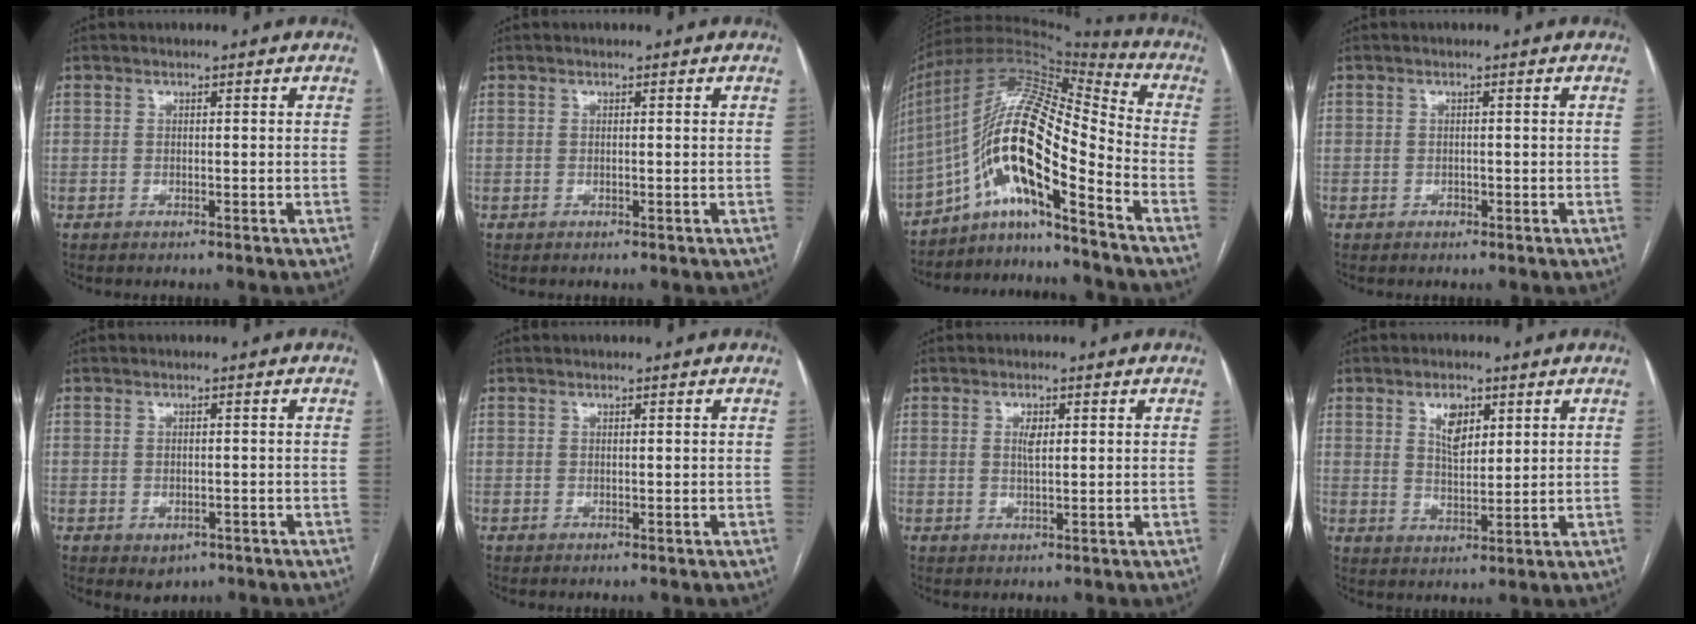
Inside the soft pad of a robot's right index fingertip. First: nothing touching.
{"total": 0.0}
{"total": 16.6, "force": [-8.1, 2.9, 14.1], "torque": [-0.267, 0.030, -0.143]}
{"total": 0.8, "force": [-0.3, 0.7, 0.1], "torque": [0.000, 0.004, -0.006]}
{"total": 2.5, "force": [-1.2, 1.9, 1.2], "torque": [-0.012, 0.000, -0.005]}
{"total": 0.0}
{"total": 2.3, "force": [0.6, 0.7, 2.1], "torque": [-0.039, -0.002, 0.012]}
{"total": 5.4, "force": [2.5, 2.6, 3.9], "torque": [-0.072, 0.001, 0.048]}